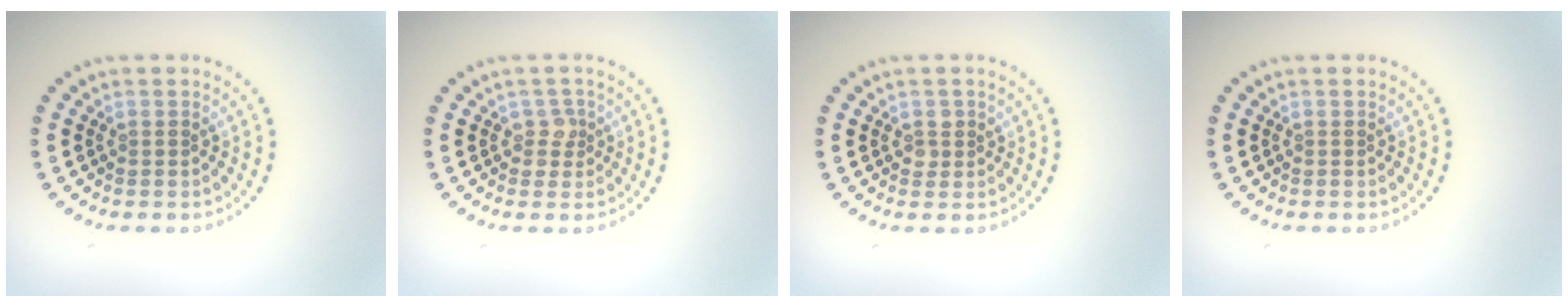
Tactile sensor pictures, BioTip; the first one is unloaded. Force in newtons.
{"total": 1.5, "press": 1.3, "slide": 0.7}
{"total": 1.2, "press": 1.1, "slide": 0.5}
{"total": 0.0}